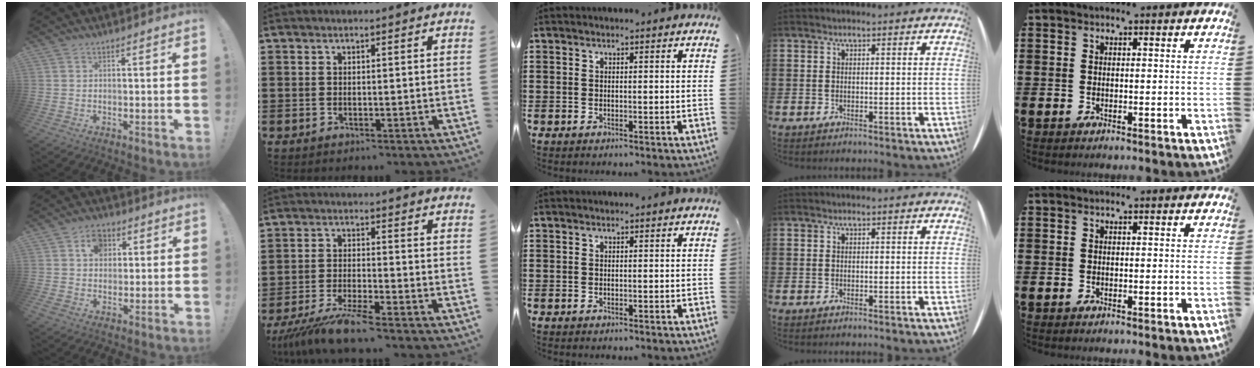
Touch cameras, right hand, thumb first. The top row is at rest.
{"thumb": {"total": 8.3, "force": [2.7, 6.7, 4.1], "torque": [-0.053, -0.003, 0.051]}, "index": {"total": 6.4, "force": [-5.4, -0.5, 3.3], "torque": [-0.077, -0.021, -0.104]}}